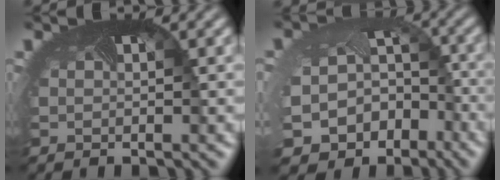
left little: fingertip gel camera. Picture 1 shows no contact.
{"total": 12.4, "force": [-7.0, 9.4, 4.0], "torque": [-0.088, -0.065, -0.087]}